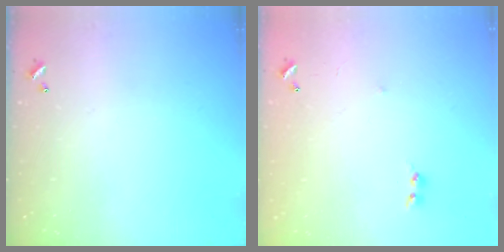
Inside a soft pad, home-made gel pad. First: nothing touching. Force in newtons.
{"total": 6.4, "press": 6.3, "slide": 0.6}